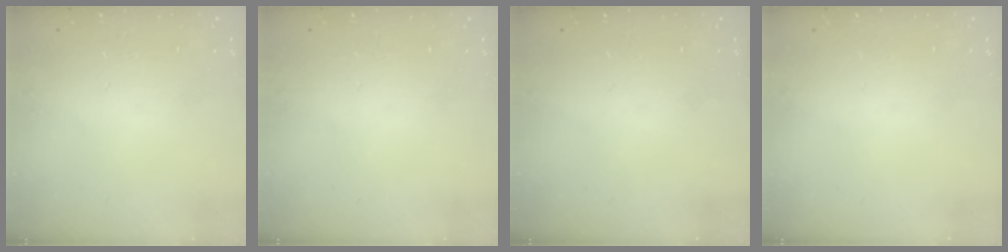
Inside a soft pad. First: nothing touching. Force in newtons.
{"total": 0.0}
{"total": 0.0}
{"total": 0.0}